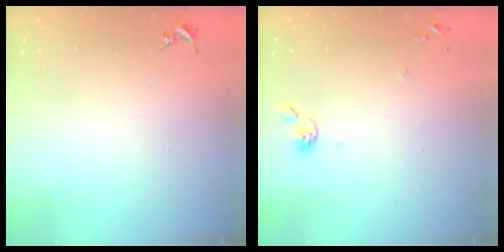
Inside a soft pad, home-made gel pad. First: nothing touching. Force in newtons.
{"total": 5.9, "press": 5.8, "slide": 0.7}